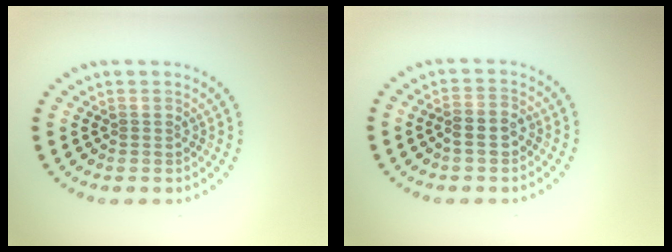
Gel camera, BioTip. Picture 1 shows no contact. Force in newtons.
{"total": 1.6, "press": 1.5, "slide": 0.5}